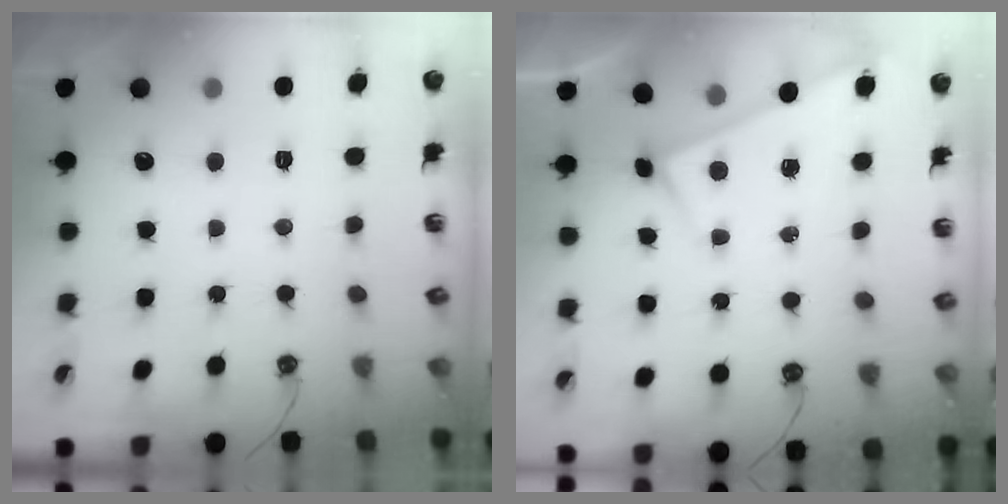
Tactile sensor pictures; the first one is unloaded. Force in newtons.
{"total": 3.4, "press": 3.4, "slide": 0.3}